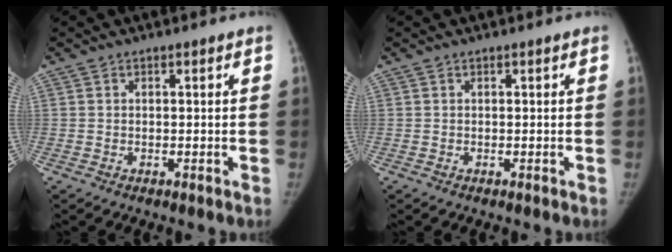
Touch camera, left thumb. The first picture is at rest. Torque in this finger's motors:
{"motor_torque": [0.00, 0.00, 0.01, -0.01, -0.02]}